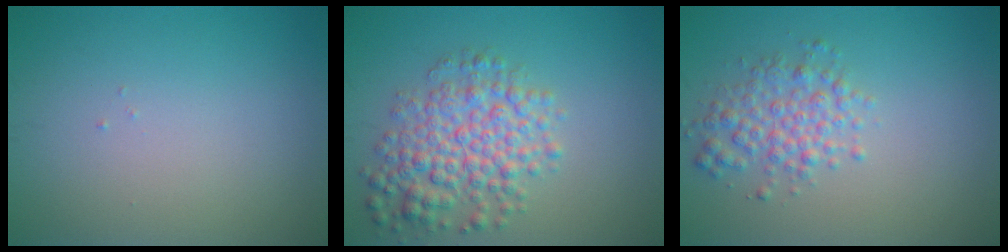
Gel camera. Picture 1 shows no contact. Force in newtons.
{"total": 5.5, "press": 5.5, "slide": 0.1}
{"total": 3.1, "press": 3.1, "slide": 0.1}